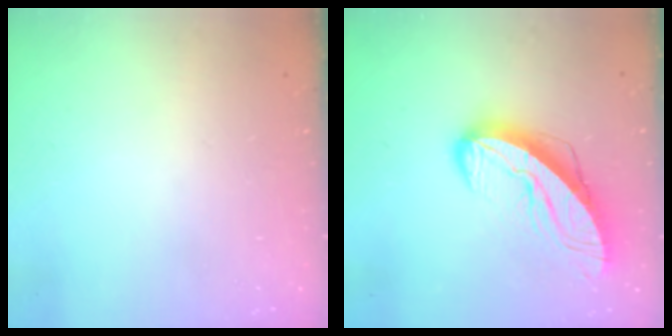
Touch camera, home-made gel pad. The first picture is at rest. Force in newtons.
{"total": 13.2, "press": 13.1, "slide": 1.0}